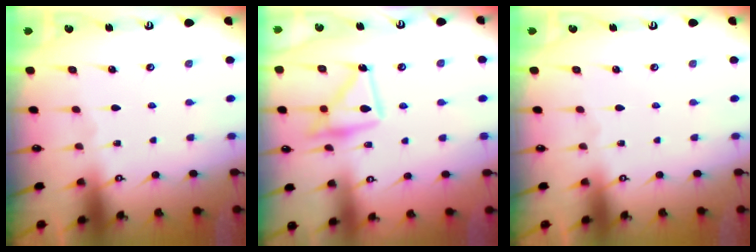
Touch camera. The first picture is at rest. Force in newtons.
{"total": 14.5, "press": 14.5, "slide": 1.0}
{"total": 0.0}